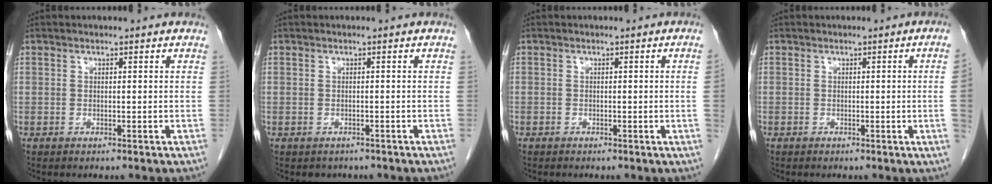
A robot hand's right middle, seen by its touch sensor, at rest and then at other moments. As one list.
[{"total": 1.9, "force": [-1.5, 1.1, 0.1], "torque": [-0.004, 0.002, -0.020]}, {"total": 1.3, "force": [-0.2, -0.7, 1.1], "torque": [-0.006, 0.000, -0.004]}, {"total": 2.1, "force": [-0.2, -1.0, 1.9], "torque": [-0.019, -0.002, -0.001]}]